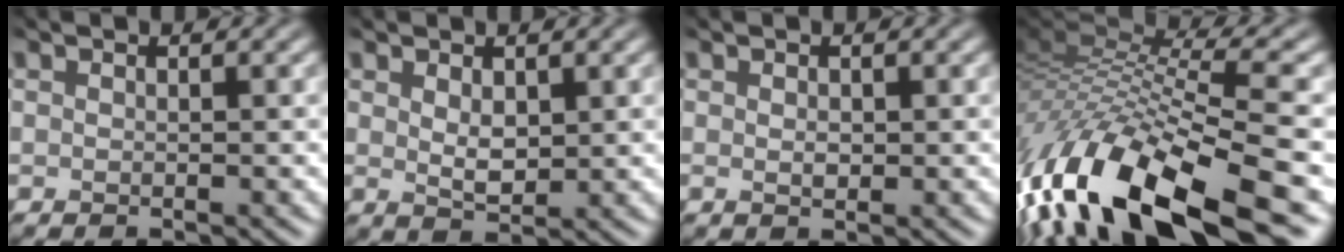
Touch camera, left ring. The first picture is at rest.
{"total": 2.1, "force": [0.5, 1.2, 1.7], "torque": [-0.042, -0.011, 0.015]}
{"total": 0.7, "force": [0.1, 0.4, 0.6], "torque": [-0.017, -0.008, 0.007]}
{"total": 14.0, "force": [-7.5, 4.4, 11.0], "torque": [-0.234, 0.004, -0.131]}